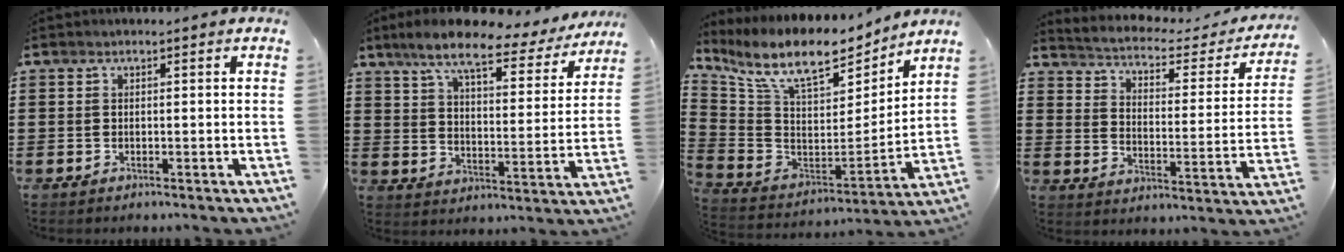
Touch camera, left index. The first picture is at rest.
{"total": 9.9, "force": [7.8, 1.5, 5.8], "torque": [-0.132, -0.036, 0.129]}
{"total": 11.9, "force": [9.0, 3.4, 7.0], "torque": [-0.163, -0.054, 0.156]}
{"total": 2.7, "force": [2.3, 0.6, 1.1], "torque": [-0.041, -0.026, 0.029]}